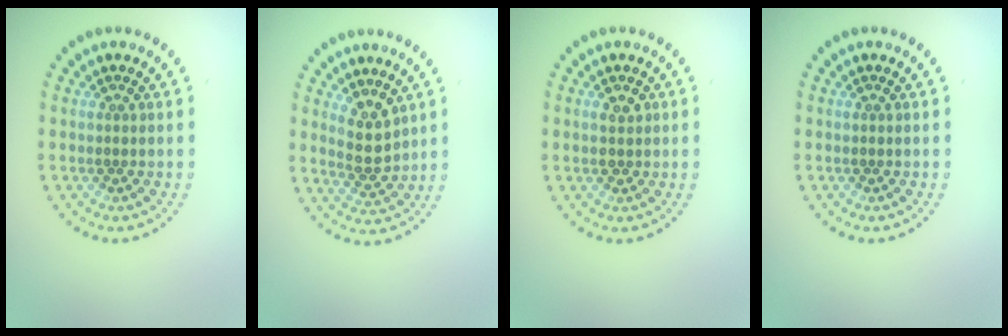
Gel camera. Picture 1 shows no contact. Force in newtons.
{"total": 2.9, "press": 2.6, "slide": 1.3}
{"total": 1.6, "press": 1.5, "slide": 0.1}
{"total": 0.0}